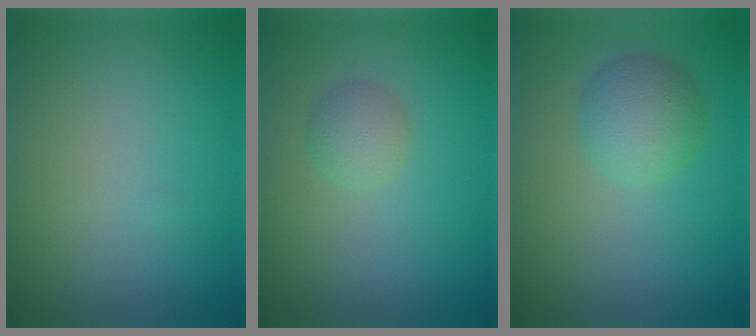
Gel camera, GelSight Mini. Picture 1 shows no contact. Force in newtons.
{"total": 1.8, "press": 1.8, "slide": 0.0}
{"total": 3.5, "press": 3.4, "slide": 0.2}